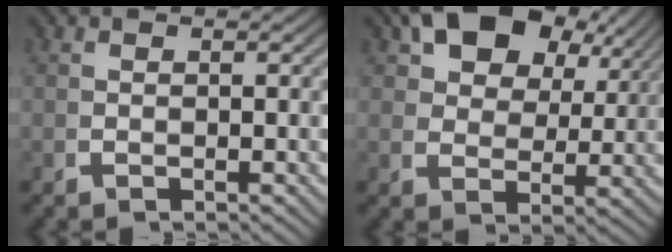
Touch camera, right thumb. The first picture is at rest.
{"total": 9.6, "force": [5.9, 4.9, 5.8], "torque": [-0.108, 0.005, 0.104]}